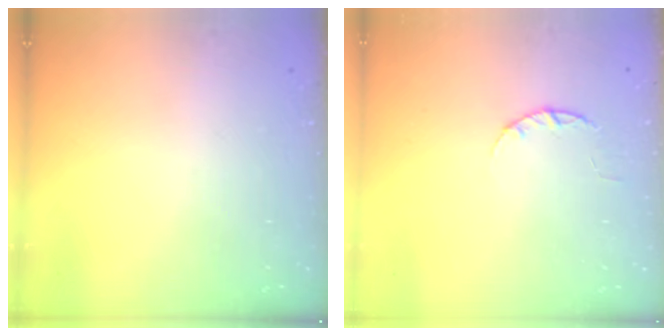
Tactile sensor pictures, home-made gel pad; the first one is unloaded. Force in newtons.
{"total": 2.4, "press": 2.3, "slide": 0.4}